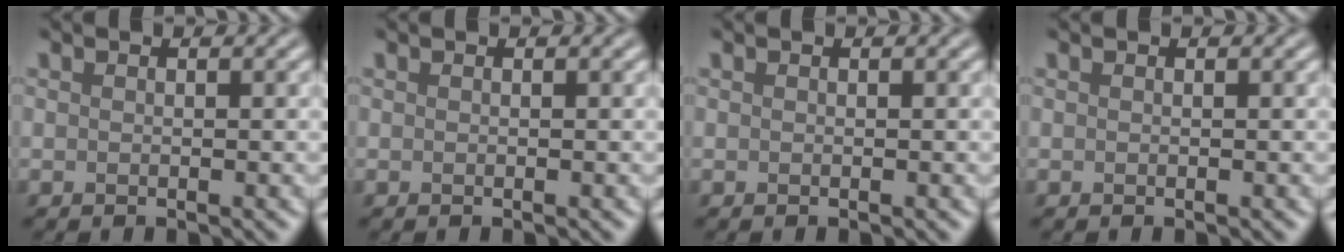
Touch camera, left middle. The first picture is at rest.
{"total": 0.0}
{"total": 0.0}
{"total": 0.0}